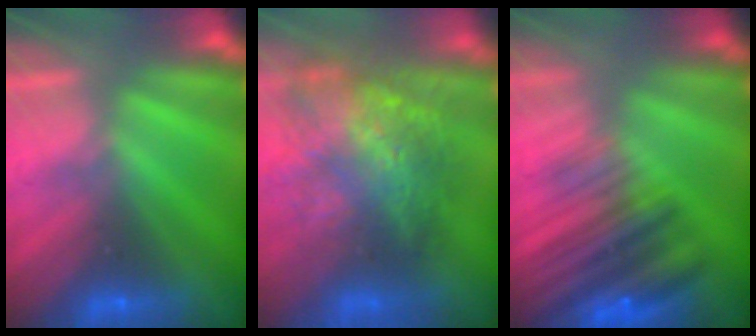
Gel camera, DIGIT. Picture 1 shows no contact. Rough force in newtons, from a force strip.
{"total": 10.6}
{"total": 7.3}